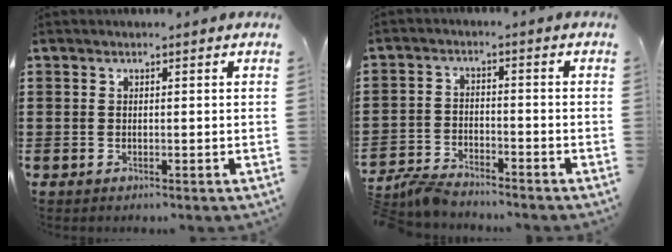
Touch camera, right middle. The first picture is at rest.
{"total": 4.3, "force": [-4.2, 0.7, 0.7], "torque": [-0.030, 0.002, -0.090]}